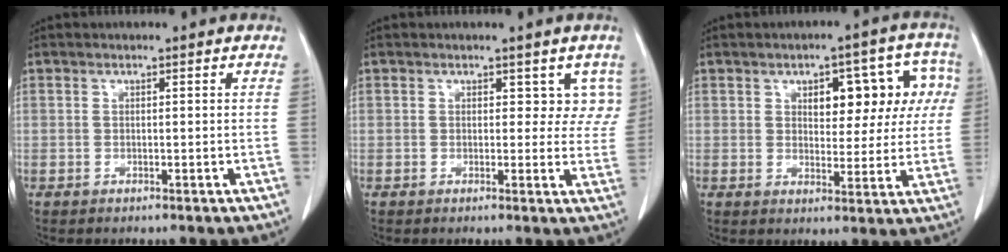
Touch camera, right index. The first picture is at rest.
{"total": 3.9, "force": [2.0, 2.7, 2.0], "torque": [0.009, 0.001, 0.014]}
{"total": 10.1, "force": [3.0, 5.1, 8.2], "torque": [-0.089, 0.037, 0.038]}